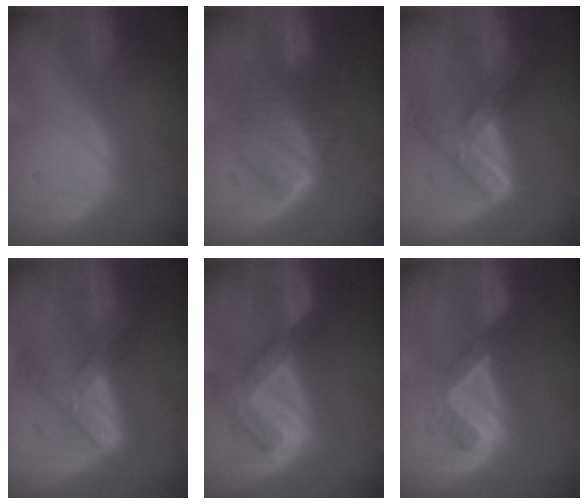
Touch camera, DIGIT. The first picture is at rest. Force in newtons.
{"total": 6.8, "press": 6.8, "slide": 0.2}
{"total": 7.2, "press": 6.1, "slide": 3.8}
{"total": 7.1, "press": 6.0, "slide": 3.8}
{"total": 7.5, "press": 6.5, "slide": 3.8}
{"total": 5.1, "press": 4.3, "slide": 2.7}